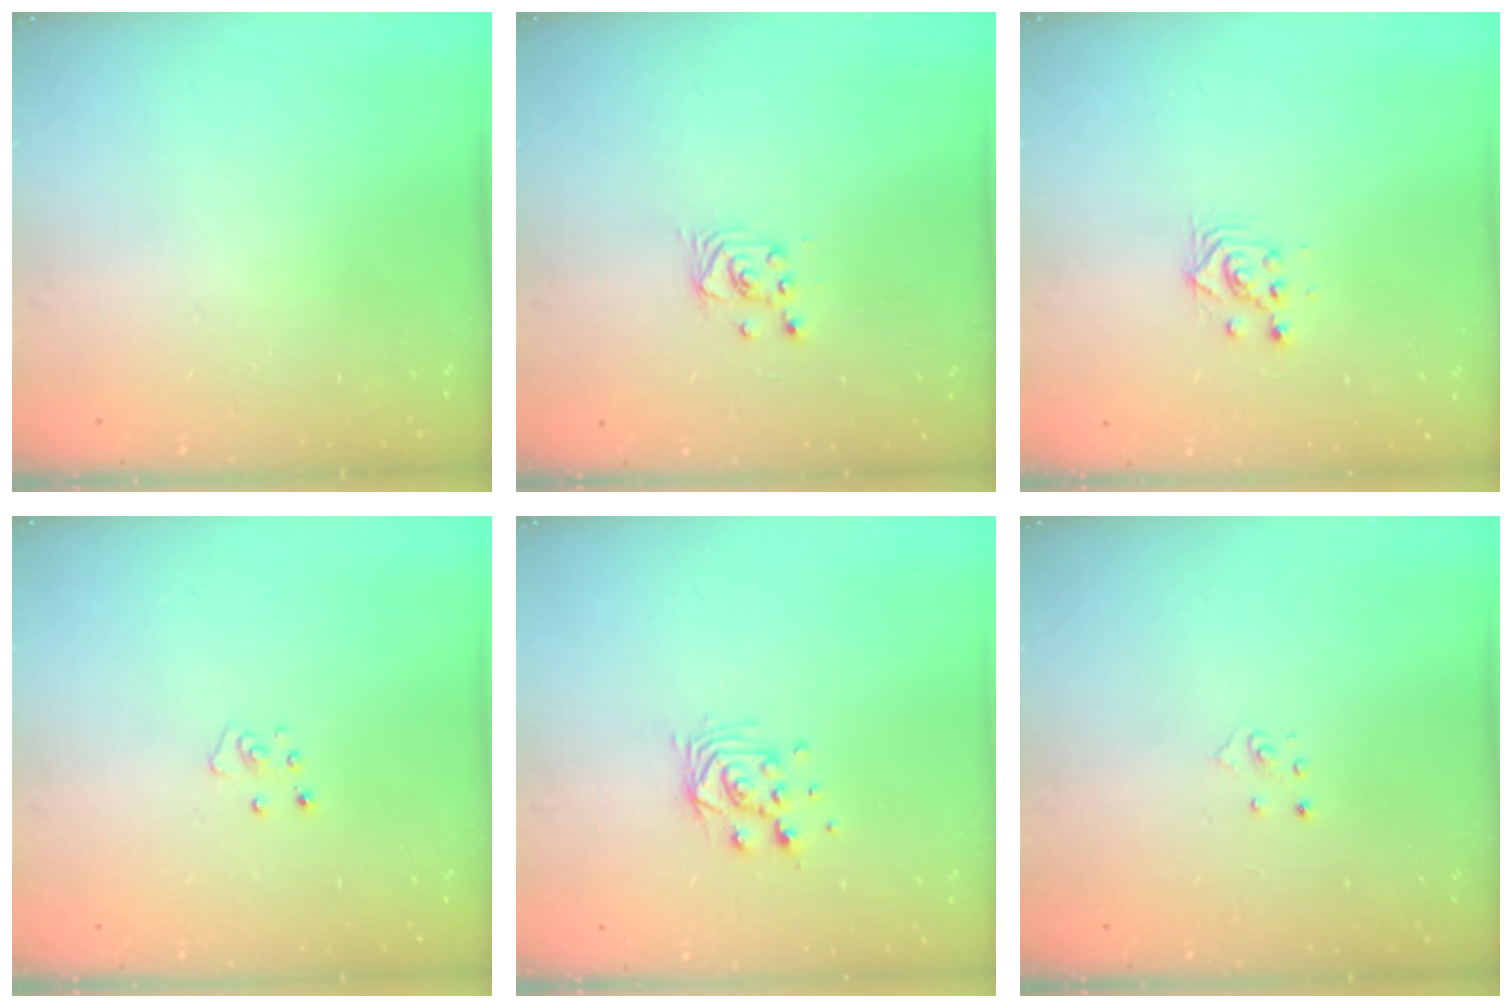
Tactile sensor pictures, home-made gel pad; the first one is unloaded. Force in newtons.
{"total": 2.2, "press": 2.2, "slide": 0.2}
{"total": 3.0, "press": 3.0, "slide": 0.1}
{"total": 2.8, "press": 2.8, "slide": 0.2}
{"total": 8.2, "press": 8.2, "slide": 0.6}
{"total": 2.8, "press": 2.8, "slide": 0.3}